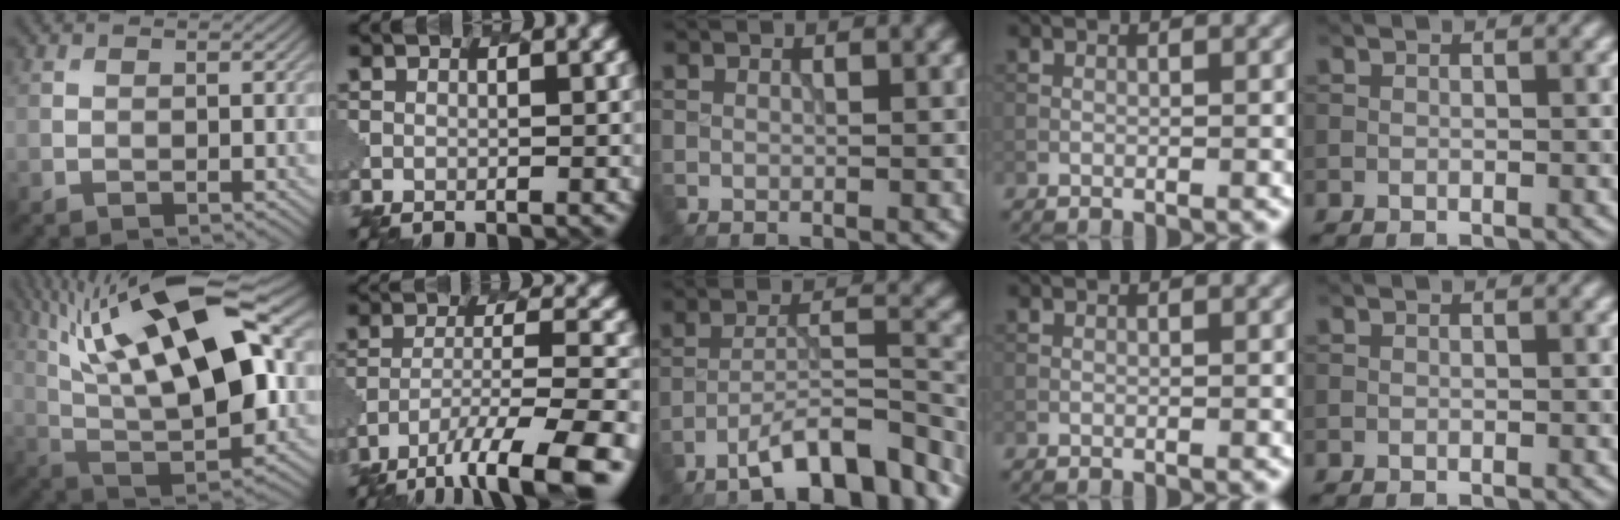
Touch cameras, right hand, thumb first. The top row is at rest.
{"thumb": {"total": 19.7, "force": [6.9, 7.6, 16.8], "torque": [-0.322, 0.030, 0.124]}, "index": {"total": 10.2, "force": [-7.2, 2.4, 6.8], "torque": [-0.120, -0.007, -0.115]}, "middle": {"total": 8.6, "force": [-6.6, 1.9, 5.2], "torque": [-0.073, 0.012, -0.109]}}